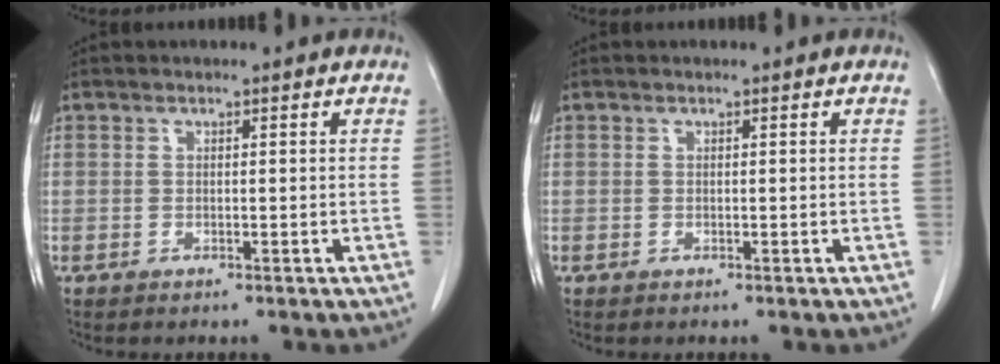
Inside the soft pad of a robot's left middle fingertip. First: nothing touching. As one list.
[{"total": 0.0}]